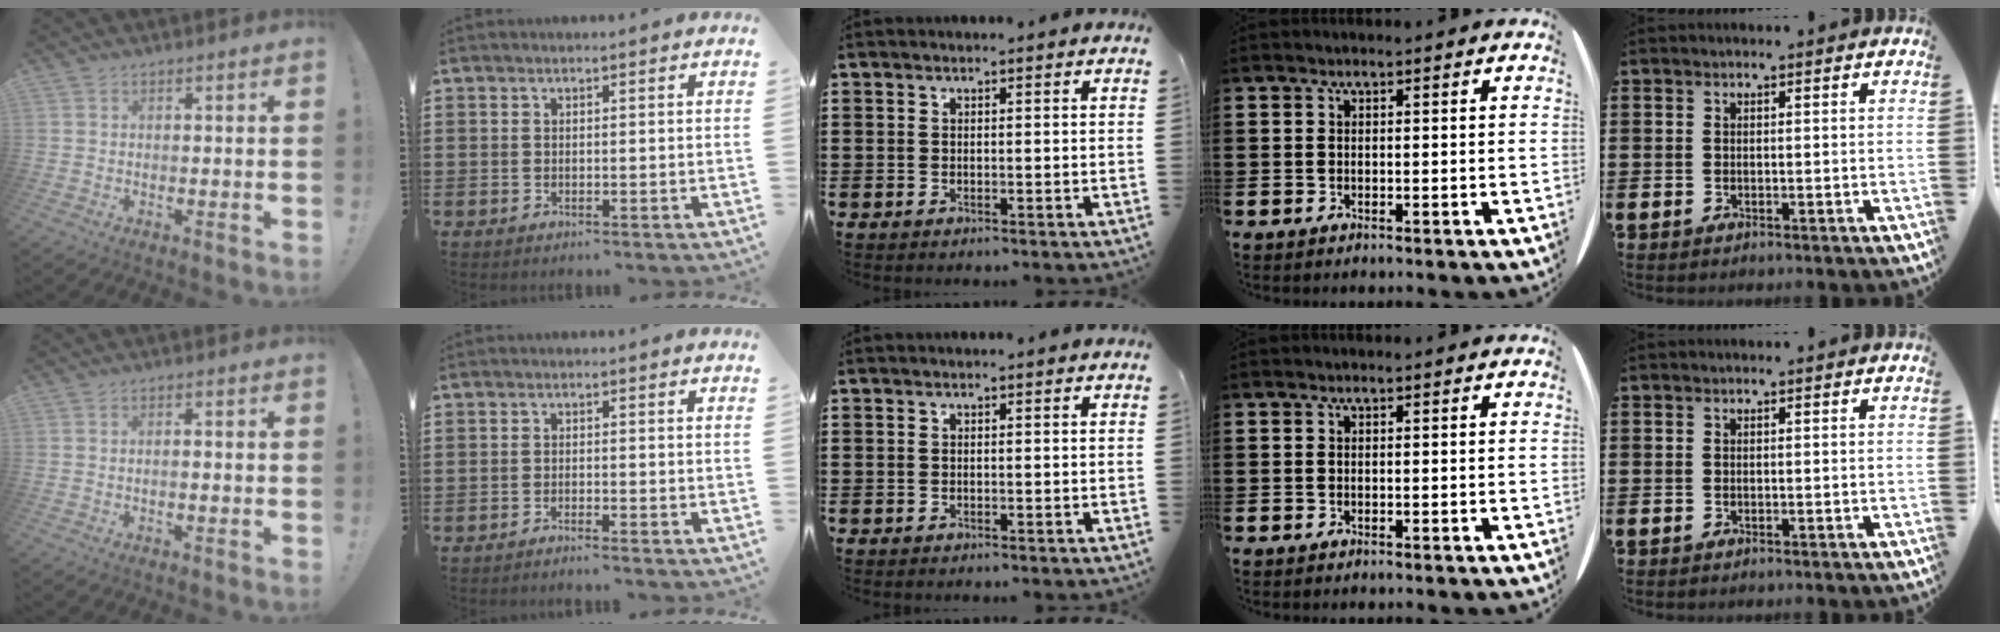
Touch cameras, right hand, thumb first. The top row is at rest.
{"thumb": {"total": 1.5, "force": [-0.9, 0.1, 1.2], "torque": [-0.029, 0.006, -0.015]}, "index": {"total": 1.3, "force": [-1.3, -0.1, 0.2], "torque": [-0.005, 0.002, -0.025]}}